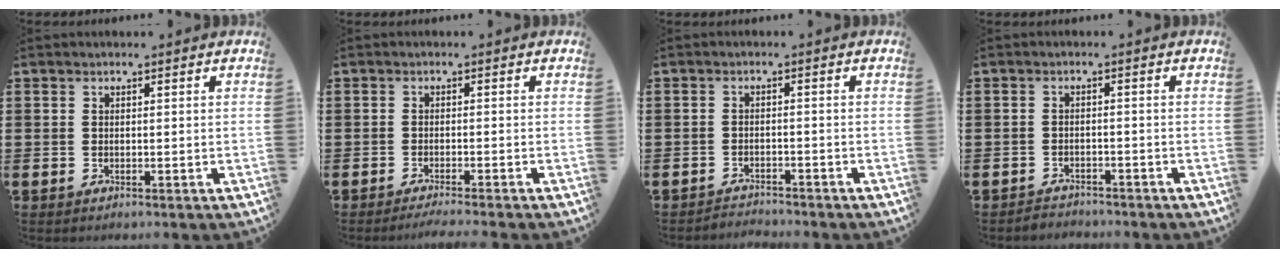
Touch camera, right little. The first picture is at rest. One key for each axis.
{"total": 1.1, "fx": -1.0, "fy": -0.2, "fz": 0.5, "tx": -0.006, "ty": 0.000, "tz": -0.019}
{"total": 1.8, "fx": -1.8, "fy": 0.0, "fz": -0.3, "tx": 0.000, "ty": 0.005, "tz": -0.040}
{"total": 1.6, "fx": -1.6, "fy": 0.2, "fz": -0.2, "tx": -0.002, "ty": 0.005, "tz": -0.035}